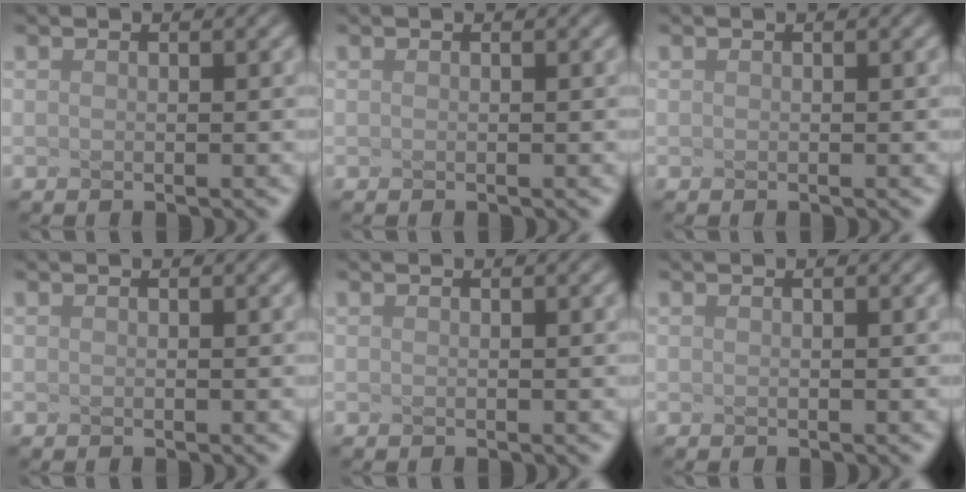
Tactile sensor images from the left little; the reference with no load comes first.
{"total": 0.0}
{"total": 0.0}
{"total": 0.0}
{"total": 0.0}
{"total": 0.0}